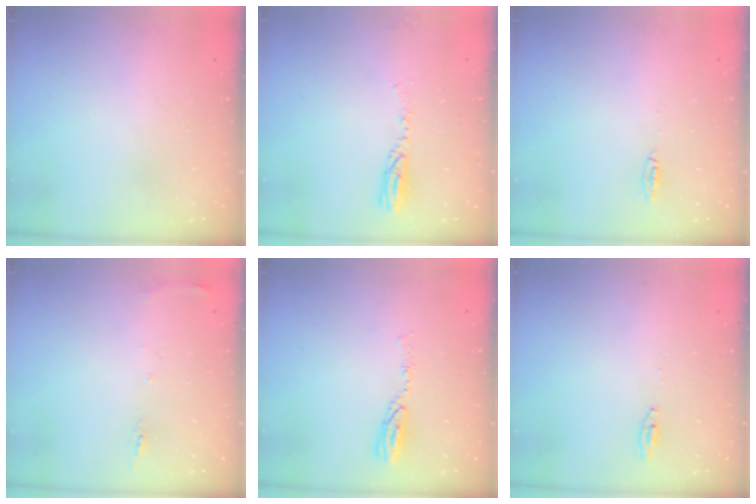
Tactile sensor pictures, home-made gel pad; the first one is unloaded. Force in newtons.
{"total": 4.3, "press": 4.3, "slide": 0.8}
{"total": 5.2, "press": 4.1, "slide": 3.2}
{"total": 5.8, "press": 5.8, "slide": 0.5}
{"total": 5.1, "press": 5.1, "slide": 0.3}
{"total": 2.2, "press": 2.2, "slide": 0.2}